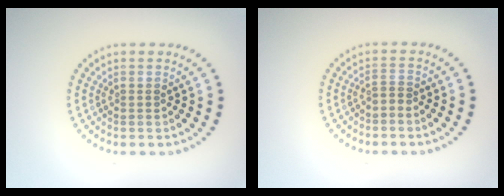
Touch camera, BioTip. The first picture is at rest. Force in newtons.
{"total": 0.7, "press": 0.4, "slide": 0.6}